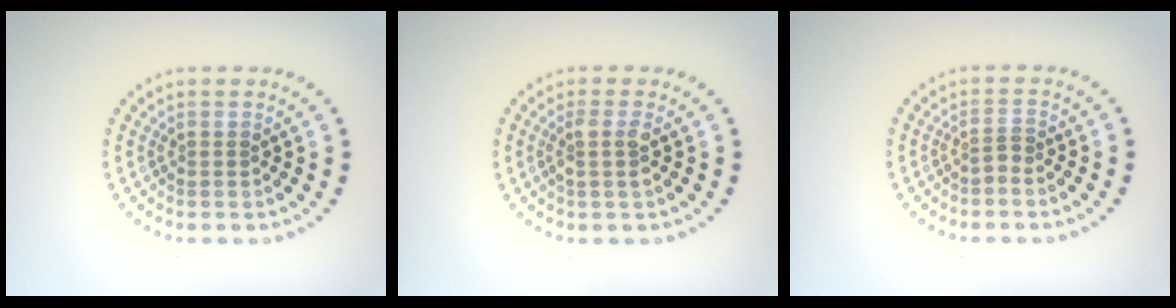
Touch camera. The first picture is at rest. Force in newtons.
{"total": 1.8, "press": 1.5, "slide": 0.9}
{"total": 0.8, "press": 0.5, "slide": 0.6}